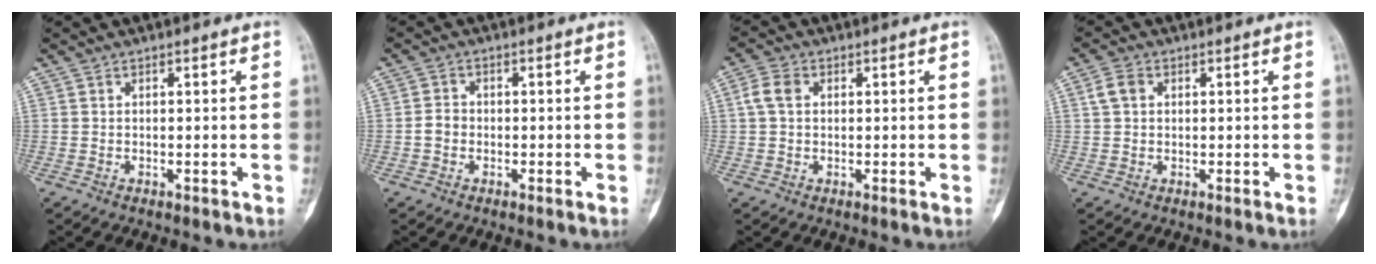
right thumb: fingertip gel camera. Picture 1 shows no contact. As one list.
[{"total": 2.2, "force": [-0.8, 1.7, 1.2], "torque": [-0.019, 0.007, -0.022]}, {"total": 3.8, "force": [0.6, 2.8, 2.6], "torque": [-0.057, 0.012, 0.006]}, {"total": 3.0, "force": [0.7, 2.2, 1.9], "torque": [-0.039, 0.010, 0.011]}]